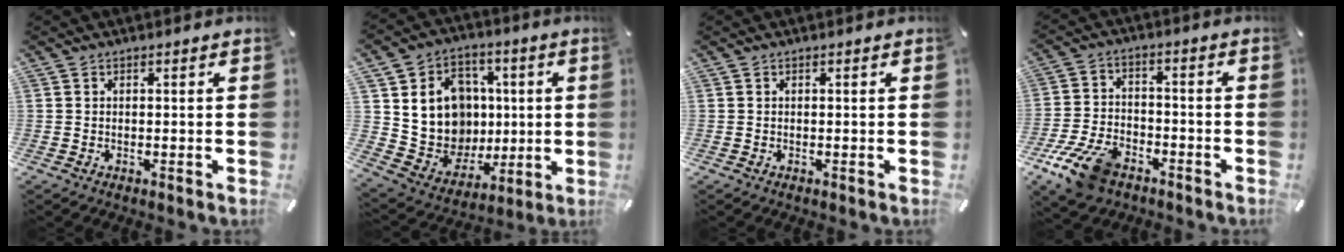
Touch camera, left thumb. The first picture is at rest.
{"total": 15.5, "force": [2.9, 14.3, 5.3], "torque": [-0.079, -0.019, 0.081]}
{"total": 0.0}
{"total": 11.9, "force": [-7.3, 6.8, 6.4], "torque": [-0.124, 0.041, -0.133]}